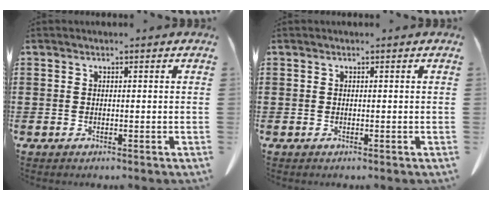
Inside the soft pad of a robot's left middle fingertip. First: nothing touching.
{"total": 0.0}